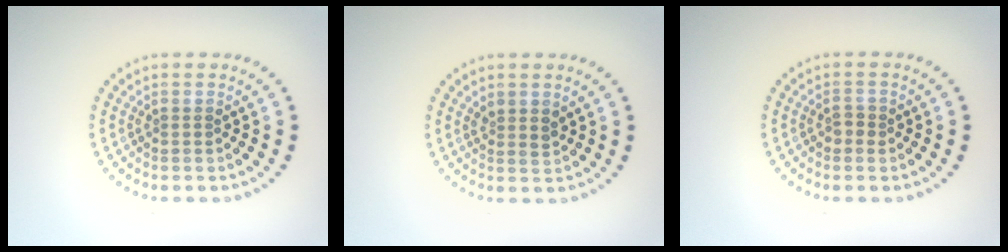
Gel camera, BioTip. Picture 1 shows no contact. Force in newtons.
{"total": 1.2, "press": 1.0, "slide": 0.6}
{"total": 1.1, "press": 1.0, "slide": 0.3}